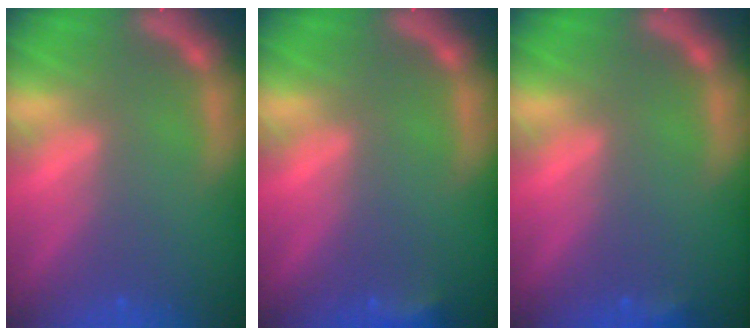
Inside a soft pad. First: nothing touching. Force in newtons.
{"total": 1.9}
{"total": 0.9}